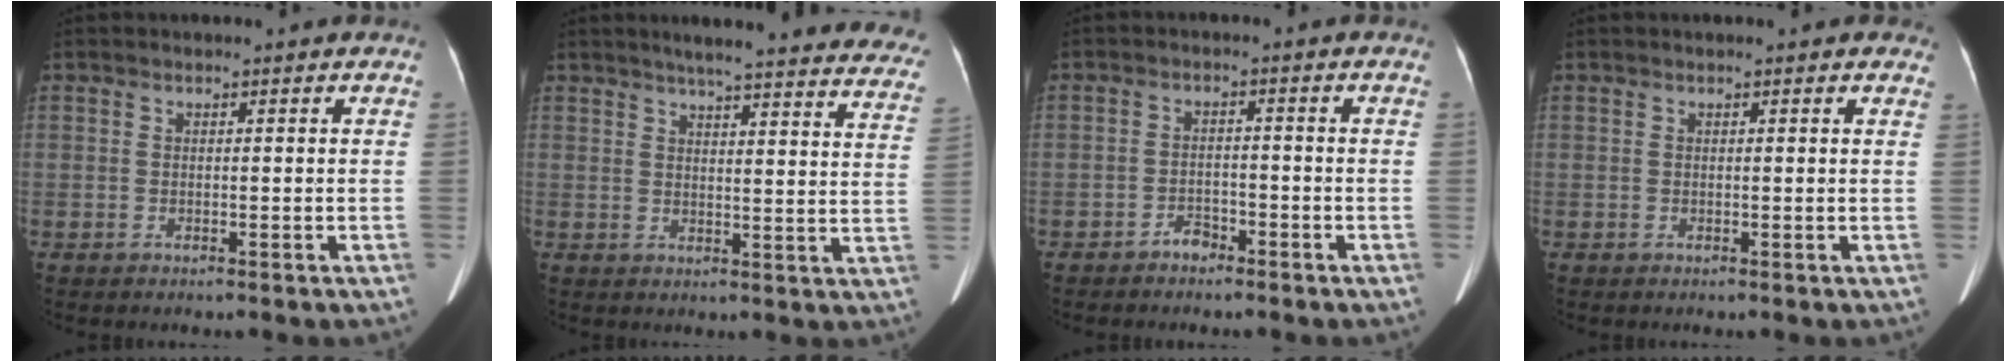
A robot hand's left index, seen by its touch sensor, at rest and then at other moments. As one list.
[{"total": 27.2, "force": [24.5, 2.9, 11.4], "torque": [-0.144, -0.063, 0.269]}, {"total": 2.3, "force": [-1.9, 1.1, 0.7], "torque": [-0.011, 0.004, -0.031]}, {"total": 2.6, "force": [2.0, 0.8, 1.4], "torque": [-0.007, 0.014, 0.013]}]